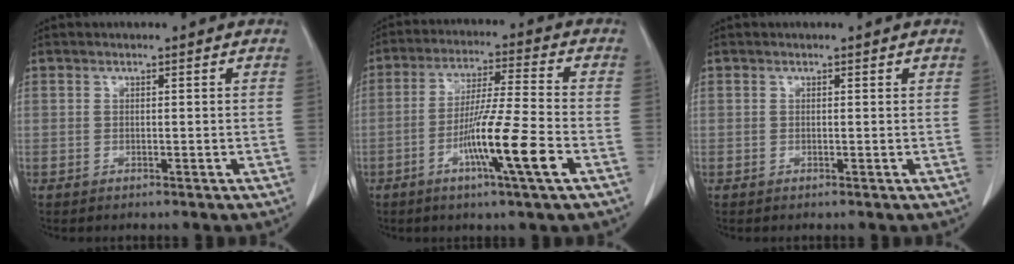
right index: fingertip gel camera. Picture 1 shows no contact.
{"total": 11.7, "force": [-4.5, -0.7, 10.8], "torque": [-0.199, -0.016, -0.084]}
{"total": 0.0}